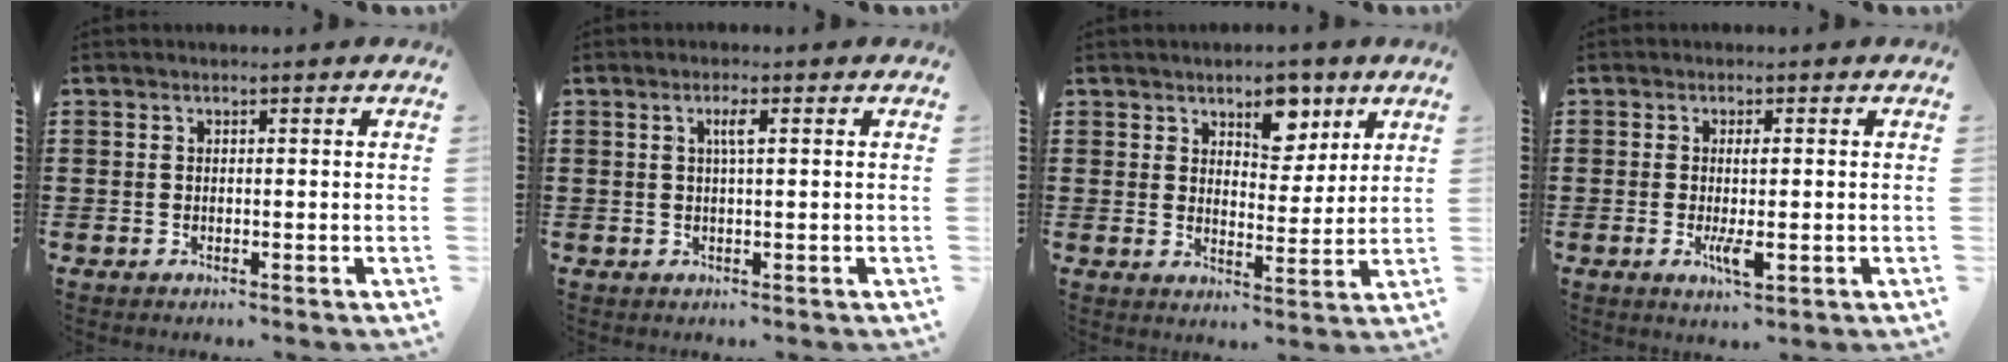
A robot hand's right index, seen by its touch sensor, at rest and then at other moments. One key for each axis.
{"total": 2.2, "fx": 0.7, "fy": 0.2, "fz": 2.0, "tx": -0.041, "ty": 0.003, "tz": 0.009}
{"total": 6.7, "fx": 4.5, "fy": 3.8, "fz": 3.2, "tx": -0.049, "ty": -0.004, "tz": 0.076}
{"total": 3.5, "fx": -0.6, "fy": 0.9, "fz": 3.3, "tx": -0.070, "ty": -0.006, "tz": -0.015}